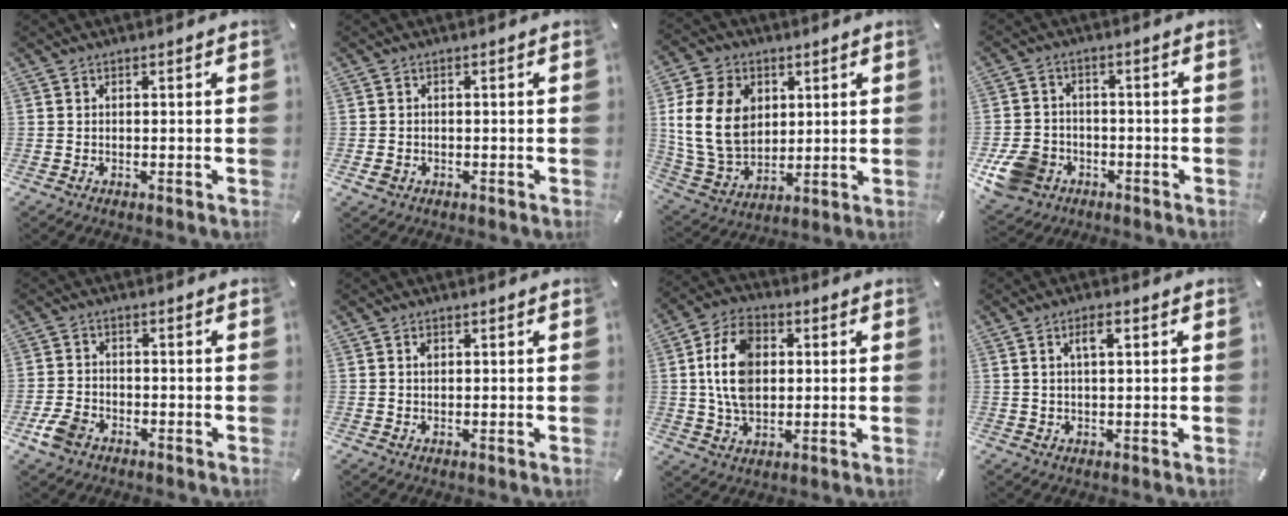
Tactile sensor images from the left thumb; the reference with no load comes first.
{"total": 1.9, "force": [-0.7, 1.6, 0.9], "torque": [-0.016, 0.004, -0.014]}
{"total": 16.4, "force": [3.4, 13.0, 9.4], "torque": [-0.221, -0.002, 0.062]}
{"total": 9.9, "force": [-3.9, 8.2, 3.8], "torque": [-0.087, 0.031, -0.069]}
{"total": 5.5, "force": [-3.1, 3.7, 2.5], "torque": [-0.063, 0.012, -0.061]}
{"total": 1.2, "force": [0.4, 0.9, 0.7], "torque": [-0.016, 0.004, 0.007]}
{"total": 12.6, "force": [1.5, 8.9, 8.8], "torque": [-0.186, 0.009, 0.026]}
{"total": 3.8, "force": [1.4, 1.4, 3.2], "torque": [-0.061, 0.005, 0.020]}